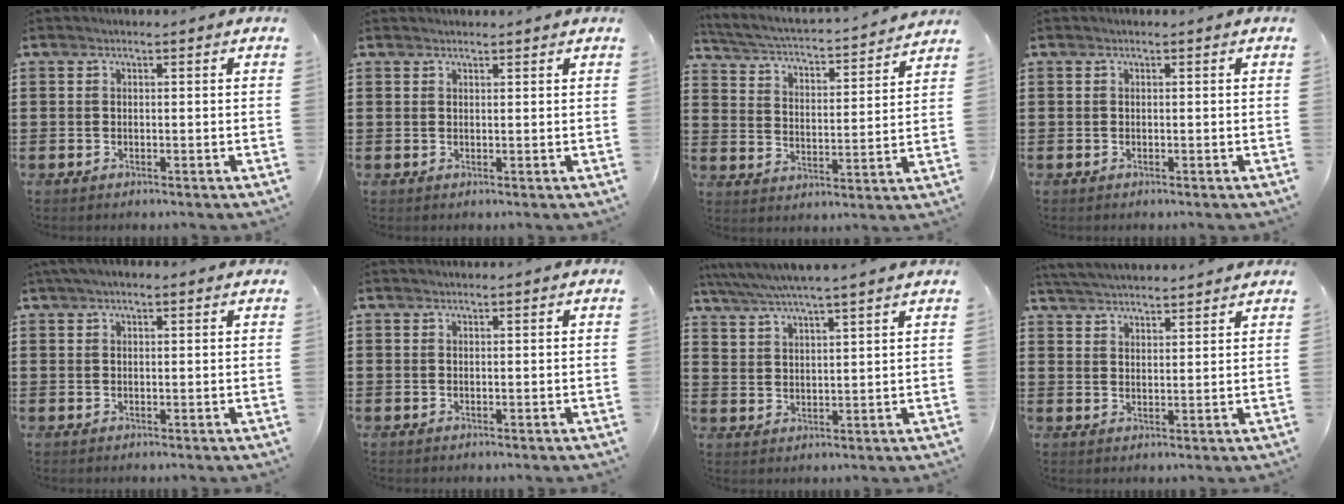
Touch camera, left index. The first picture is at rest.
{"total": 1.0, "force": [1.0, 0.1, 0.1], "torque": [-0.002, 0.000, 0.020]}
{"total": 2.8, "force": [2.6, 0.0, 1.0], "torque": [-0.038, -0.027, 0.033]}
{"total": 0.0}
{"total": 2.0, "force": [1.4, 0.6, 1.2], "torque": [-0.025, 0.006, 0.025]}
{"total": 0.5, "force": [0.5, 0.0, 0.1], "torque": [-0.004, -0.001, 0.011]}
{"total": 5.0, "force": [4.8, -0.3, 1.5], "torque": [-0.046, -0.019, 0.084]}
{"total": 3.9, "force": [3.9, -0.2, 0.3], "torque": [-0.020, -0.015, 0.070]}